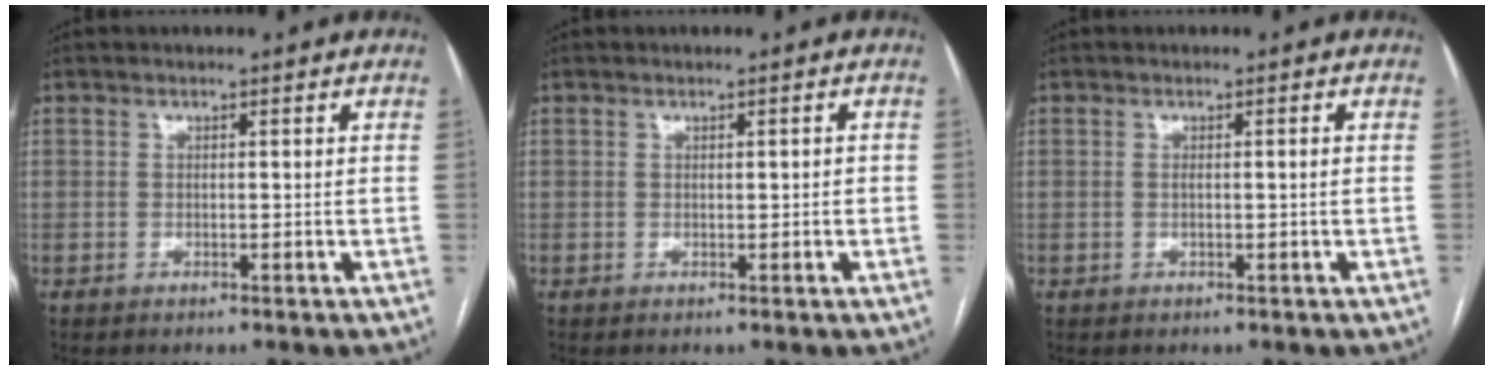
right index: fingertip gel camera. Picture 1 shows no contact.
{"total": 1.0, "force": [0.0, 0.3, 0.9], "torque": [-0.011, 0.001, 0.002]}
{"total": 1.1, "force": [-0.2, -0.2, 1.1], "torque": [-0.022, 0.000, 0.000]}